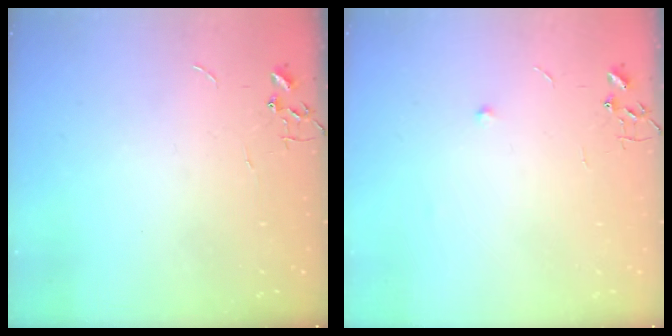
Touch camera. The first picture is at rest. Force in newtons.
{"total": 4.9, "press": 4.7, "slide": 1.1}